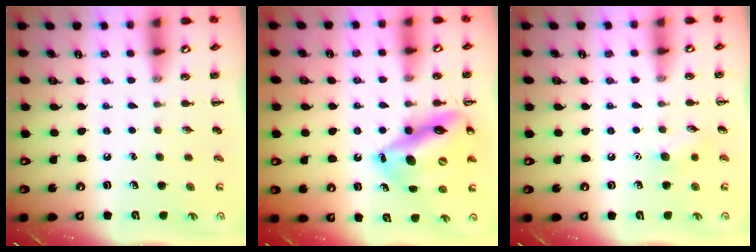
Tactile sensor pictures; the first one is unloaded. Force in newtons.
{"total": 16.3, "press": 15.7, "slide": 4.3}
{"total": 6.7, "press": 6.4, "slide": 1.9}